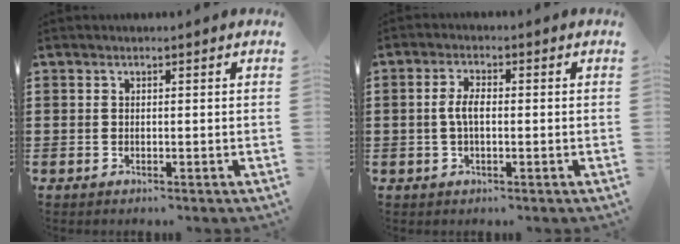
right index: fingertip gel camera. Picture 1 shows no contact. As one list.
[{"total": 3.5, "force": [-0.2, 1.4, 3.2], "torque": [-0.076, -0.003, -0.010]}]